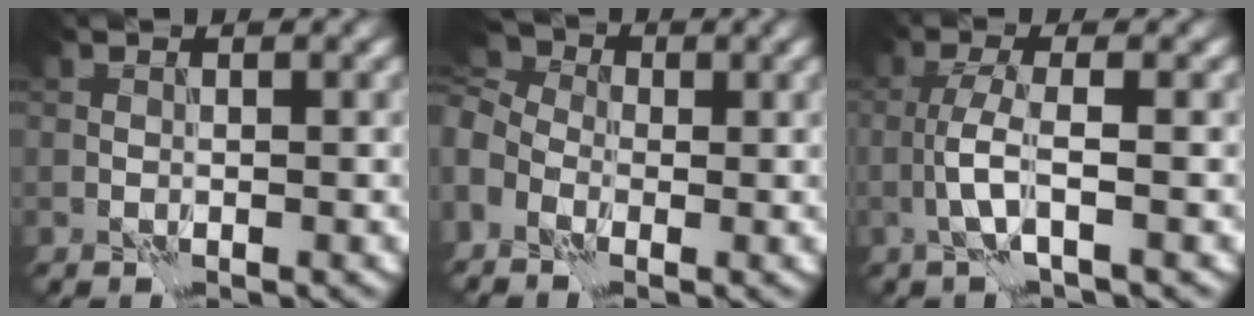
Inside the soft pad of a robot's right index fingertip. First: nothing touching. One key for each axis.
{"total": 7.1, "fx": -2.0, "fy": 5.2, "fz": 4.3, "tx": -0.113, "ty": -0.002, "tz": -0.035}
{"total": 2.9, "fx": -0.6, "fy": 0.6, "fz": 2.8, "tx": -0.065, "ty": 0.004, "tz": -0.016}